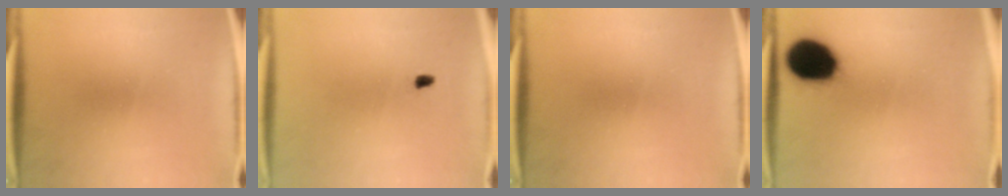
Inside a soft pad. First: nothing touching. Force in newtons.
{"total": 0.9}
{"total": 0.0}
{"total": 16.8}